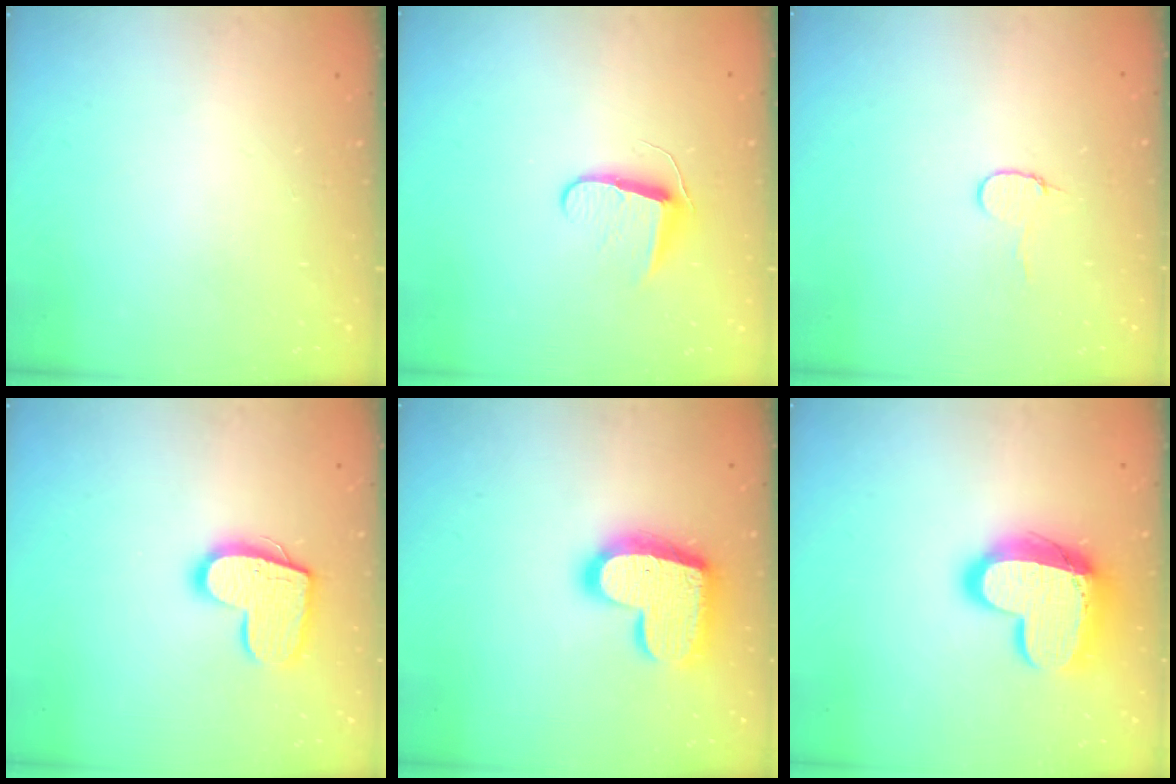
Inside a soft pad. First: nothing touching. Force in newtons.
{"total": 7.2, "press": 7.2, "slide": 0.7}
{"total": 5.9, "press": 5.9, "slide": 0.5}
{"total": 14.5, "press": 14.5, "slide": 0.8}
{"total": 19.0, "press": 19.0, "slide": 1.1}
{"total": 17.4, "press": 17.3, "slide": 1.5}